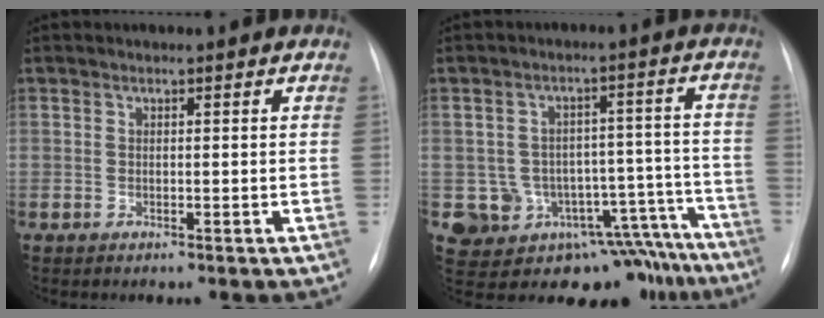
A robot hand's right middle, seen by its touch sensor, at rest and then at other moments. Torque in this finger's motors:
{"motor_torque": [0.07, -0.18, 0.00, 0.00]}